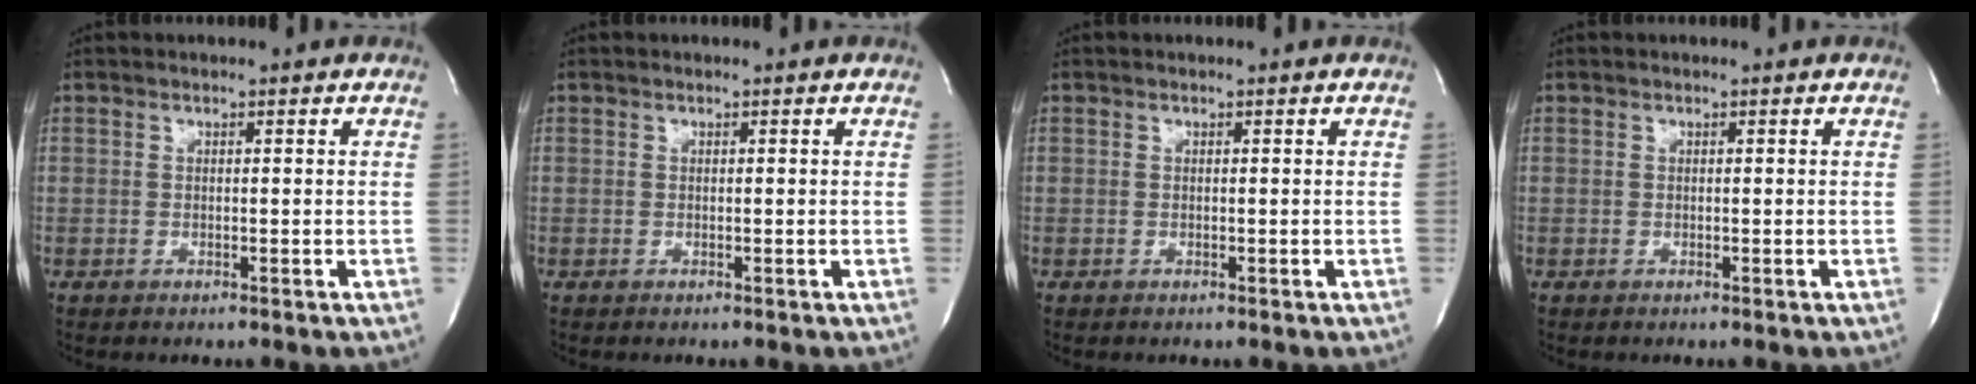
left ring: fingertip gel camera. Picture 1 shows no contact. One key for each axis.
{"total": 0.0}
{"total": 0.0}
{"total": 0.0}